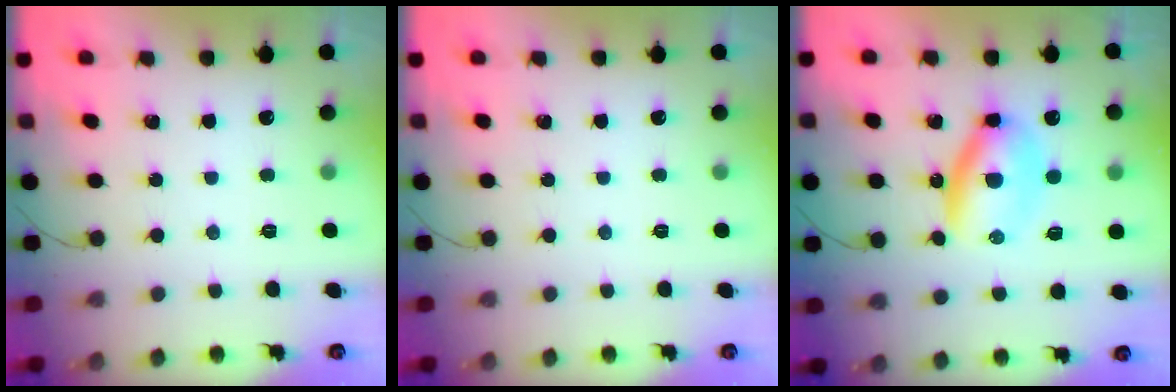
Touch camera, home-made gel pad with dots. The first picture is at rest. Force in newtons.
{"total": 0.0}
{"total": 6.3, "press": 6.3, "slide": 1.0}